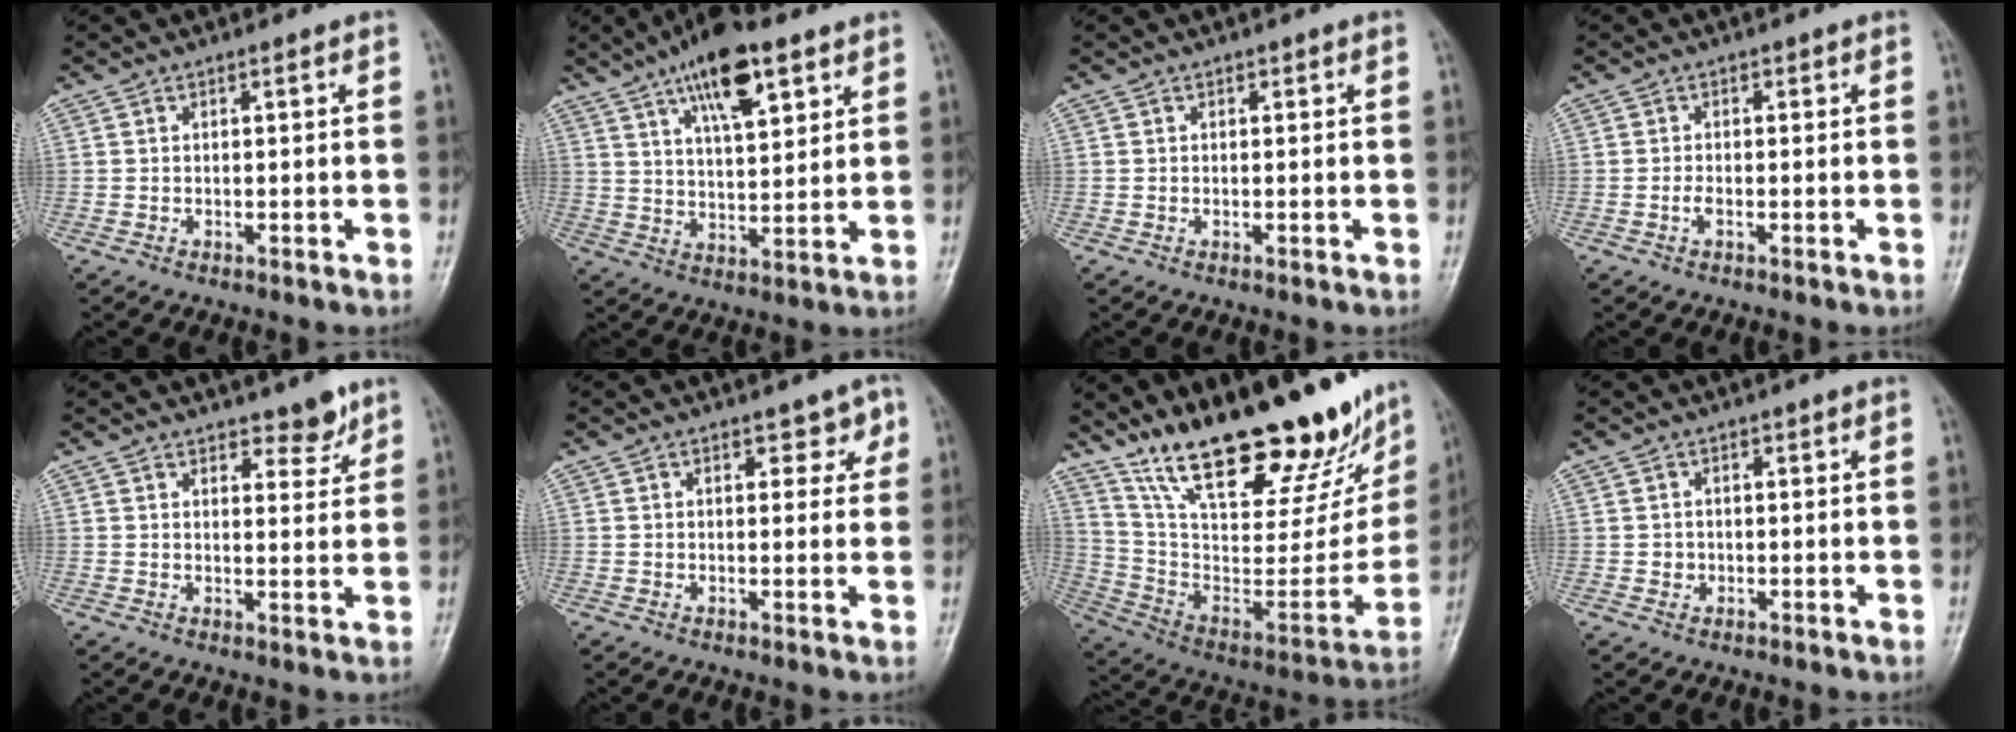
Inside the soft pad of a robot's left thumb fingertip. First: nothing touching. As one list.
[{"total": 13.4, "force": [7.5, 4.9, 10.0], "torque": [-0.143, -0.028, 0.124]}, {"total": 0.0}, {"total": 1.1, "force": [-0.4, 0.6, 0.8], "torque": [-0.015, 0.000, -0.010]}, {"total": 4.1, "force": [3.2, 1.7, 1.9], "torque": [-0.004, -0.023, 0.045]}, {"total": 3.1, "force": [1.4, 1.9, 2.0], "torque": [0.000, -0.004, 0.014]}, {"total": 31.9, "force": [23.0, 10.5, 19.4], "torque": [-0.276, -0.092, 0.368]}, {"total": 1.4, "force": [-0.1, 1.4, 0.2], "torque": [0.004, 0.004, -0.002]}]